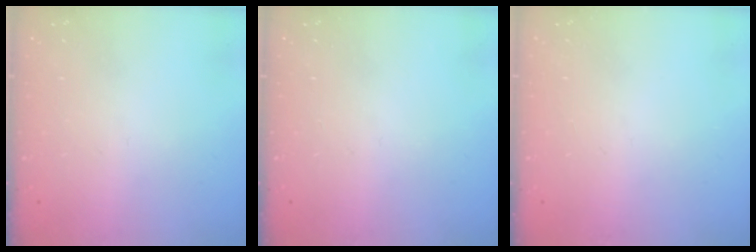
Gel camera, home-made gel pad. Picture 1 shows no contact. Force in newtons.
{"total": 0.0}
{"total": 0.0}